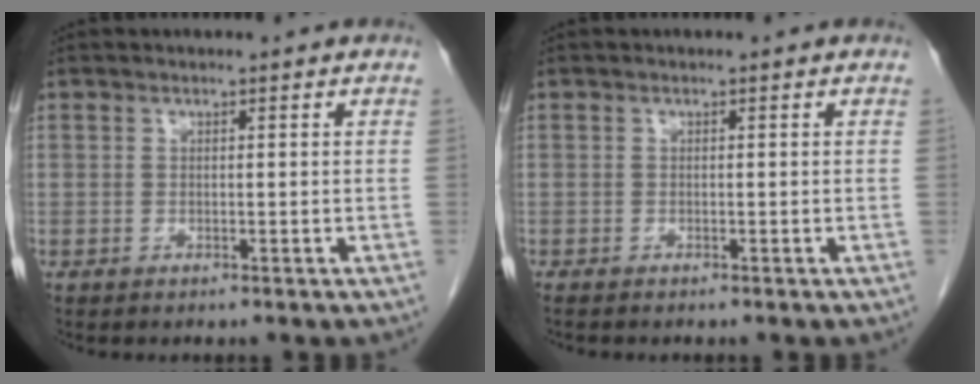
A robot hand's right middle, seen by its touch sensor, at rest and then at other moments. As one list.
[{"total": 0.7, "force": [-0.7, 0.1, 0.3], "torque": [-0.011, -0.003, -0.011]}]